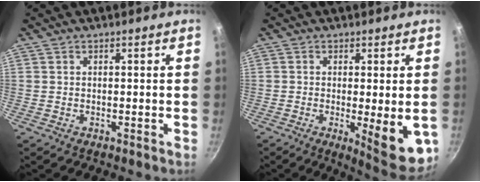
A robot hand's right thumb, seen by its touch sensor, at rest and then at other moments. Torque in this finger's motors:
{"motor_torque": [-0.22, 0.55, -0.02, 0.04, 0.06]}